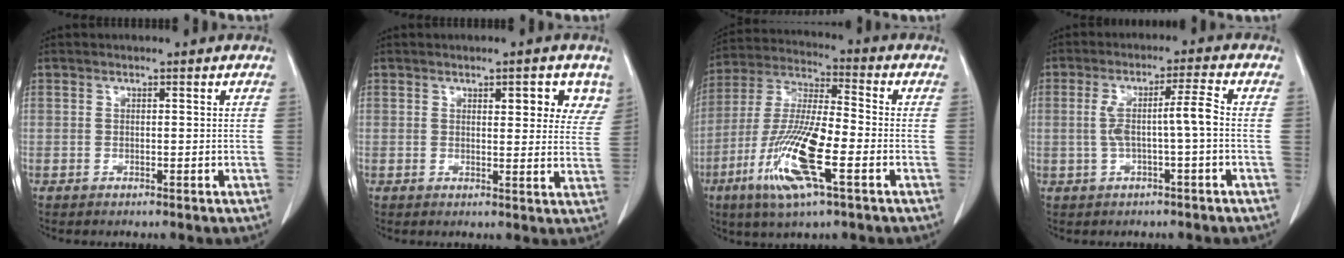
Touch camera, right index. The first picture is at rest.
{"total": 6.2, "force": [3.6, 2.2, 4.6], "torque": [-0.039, -0.001, 0.040]}
{"total": 15.4, "force": [-5.7, 2.3, 14.2], "torque": [-0.294, -0.020, -0.107]}
{"total": 6.1, "force": [-0.4, 0.1, 6.1], "torque": [-0.115, 0.020, -0.003]}